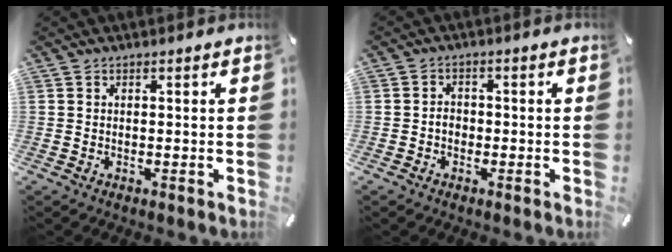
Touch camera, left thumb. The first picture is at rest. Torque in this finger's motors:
{"motor_torque": [0.09, 0.03, 0.03, -0.03, 0.03]}